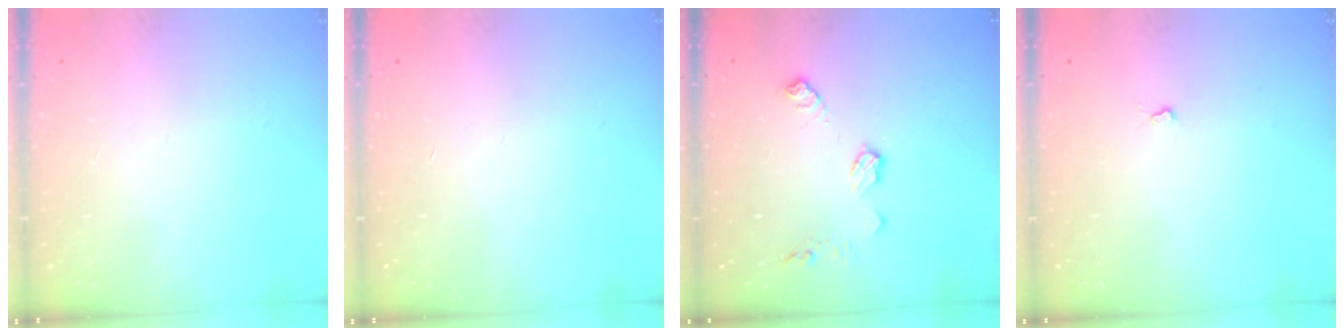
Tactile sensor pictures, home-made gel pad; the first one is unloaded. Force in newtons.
{"total": 0.0}
{"total": 7.9, "press": 7.9, "slide": 0.3}
{"total": 1.9, "press": 1.9, "slide": 0.4}